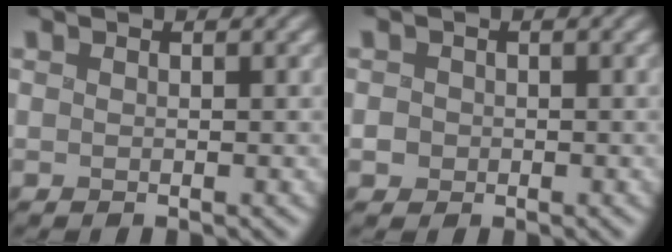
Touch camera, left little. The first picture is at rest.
{"total": 1.1, "force": [-0.4, 1.0, 0.1], "torque": [0.002, -0.003, -0.004]}